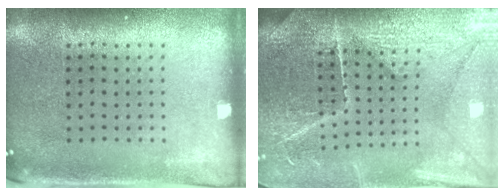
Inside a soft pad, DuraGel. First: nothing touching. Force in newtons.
{"total": 4.2, "press": 3.9, "slide": 1.6}